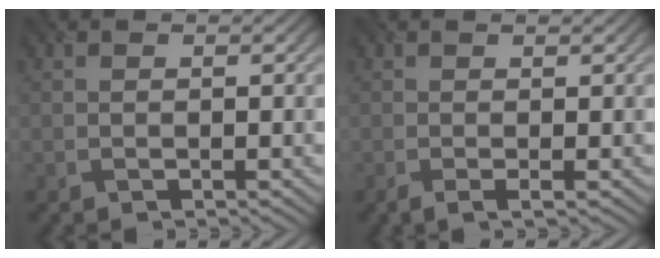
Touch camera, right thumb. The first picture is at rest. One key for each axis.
{"total": 1.6, "fx": -0.3, "fy": 0.3, "fz": 1.6, "tx": -0.029, "ty": -0.003, "tz": -0.010}